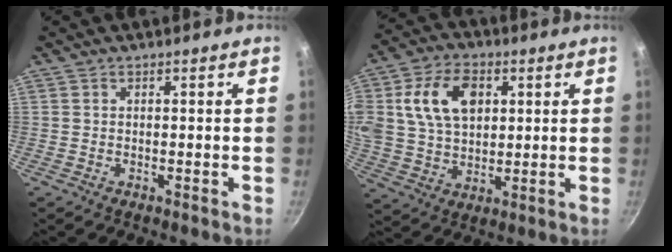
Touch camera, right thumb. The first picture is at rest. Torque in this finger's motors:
{"motor_torque": [1.31, 3.70, 1.61, 0.00, 0.29]}